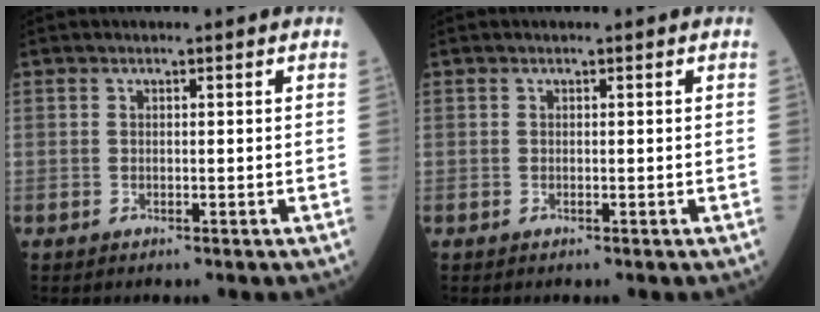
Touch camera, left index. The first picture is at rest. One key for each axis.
{"total": 0.0}